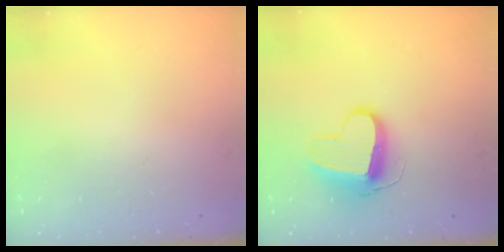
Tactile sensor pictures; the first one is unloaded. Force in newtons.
{"total": 11.7, "press": 11.7, "slide": 0.9}